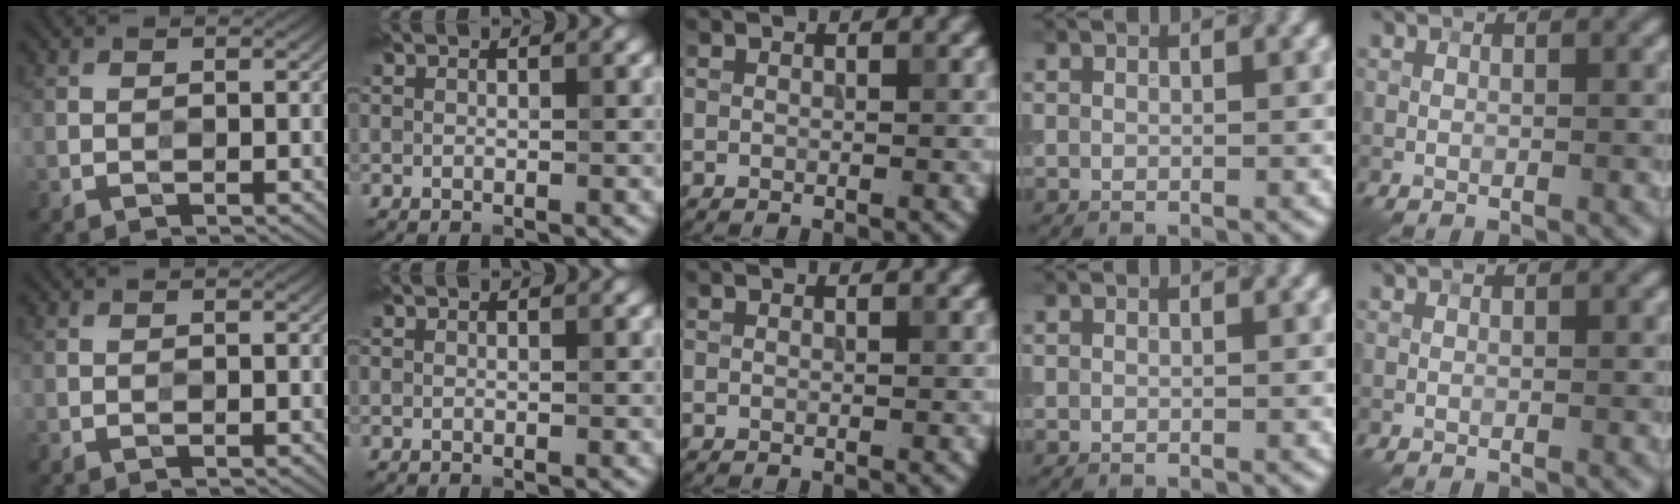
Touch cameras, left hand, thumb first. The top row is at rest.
{}